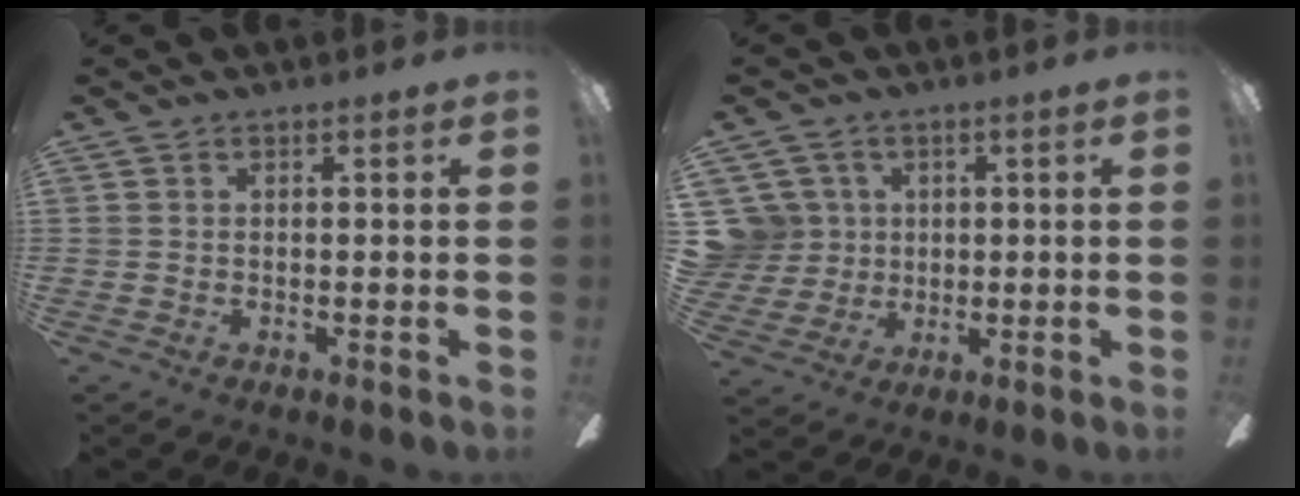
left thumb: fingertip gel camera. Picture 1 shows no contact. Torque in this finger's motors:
{"motor_torque": [-0.09, 0.07, 0.11, -0.12, 0.00]}